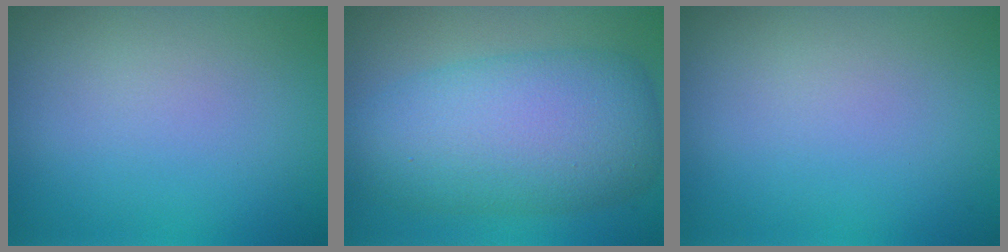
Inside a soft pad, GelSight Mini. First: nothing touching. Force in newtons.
{"total": 9.7, "press": 9.7, "slide": 0.2}
{"total": 0.0}